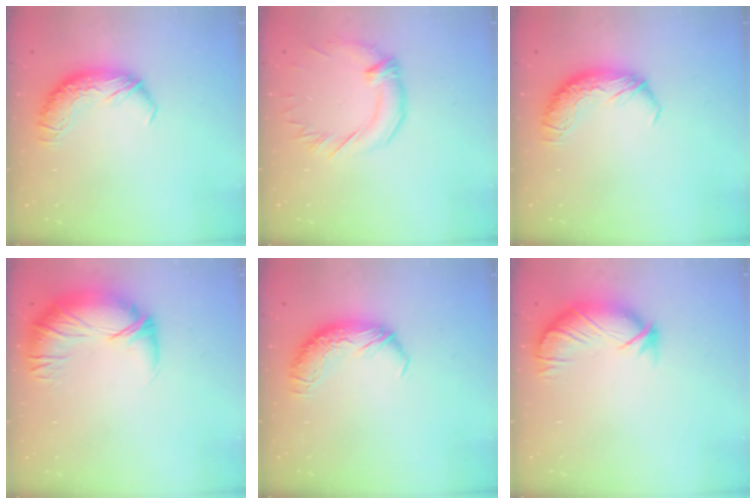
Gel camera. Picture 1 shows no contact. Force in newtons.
{"total": 1.1, "press": 0.1, "slide": 1.1}
{"total": 0.0}
{"total": 2.7, "press": 0.4, "slide": 2.7}
{"total": 0.0}
{"total": 3.9, "press": 3.3, "slide": 2.0}